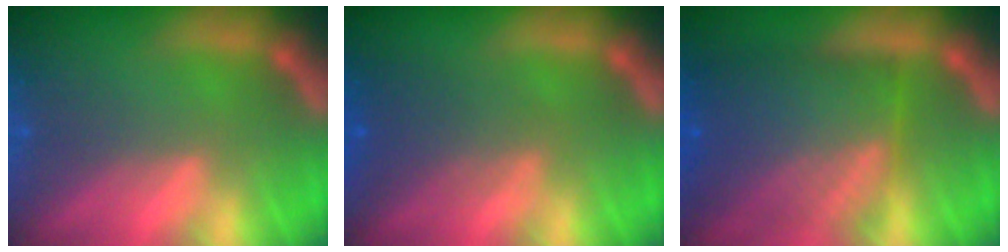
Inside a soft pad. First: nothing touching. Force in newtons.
{"total": 3.6}
{"total": 10.1}